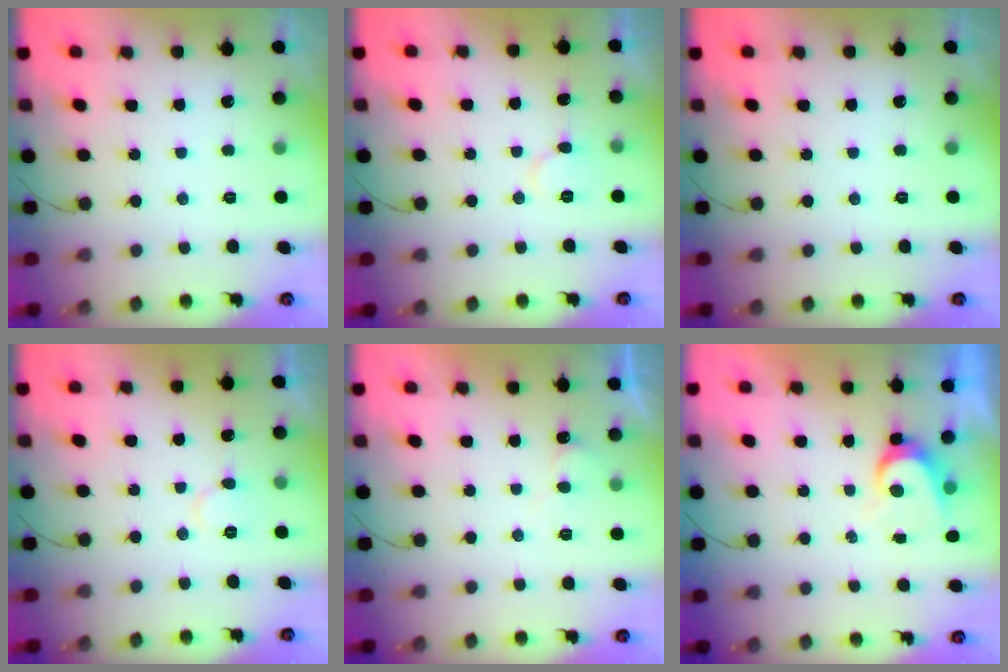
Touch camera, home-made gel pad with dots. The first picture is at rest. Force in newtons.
{"total": 4.5, "press": 4.5, "slide": 0.3}
{"total": 0.0}
{"total": 5.7, "press": 5.6, "slide": 0.6}
{"total": 6.0, "press": 6.0, "slide": 0.4}
{"total": 5.0, "press": 5.0, "slide": 0.5}